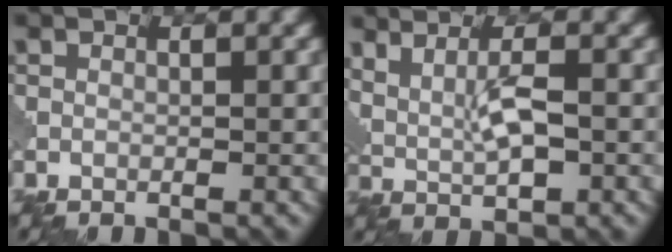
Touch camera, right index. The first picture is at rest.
{"total": 3.2, "force": [1.1, 1.0, 2.8], "torque": [-0.059, -0.007, 0.025]}